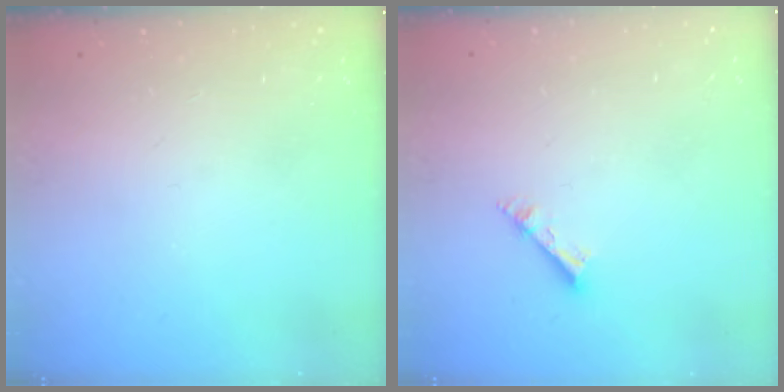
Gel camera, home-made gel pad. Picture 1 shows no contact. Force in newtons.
{"total": 2.6, "press": 2.5, "slide": 0.2}